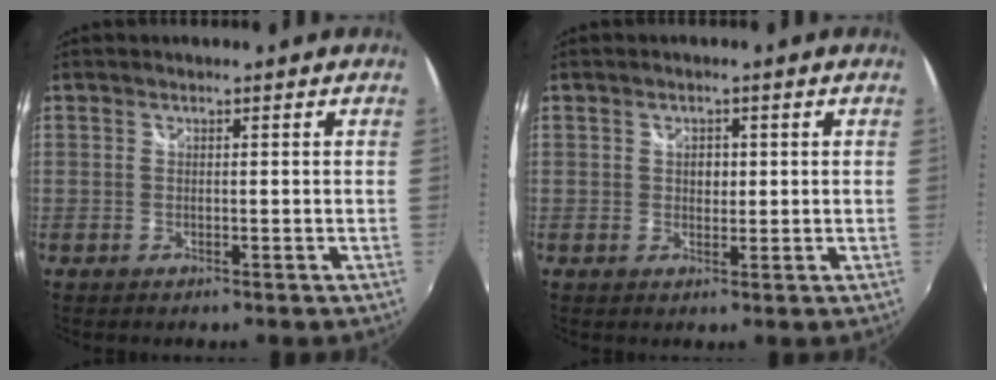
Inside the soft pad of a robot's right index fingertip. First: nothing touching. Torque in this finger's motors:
{"motor_torque": [0.11, 0.05, 0.18, 0.03]}